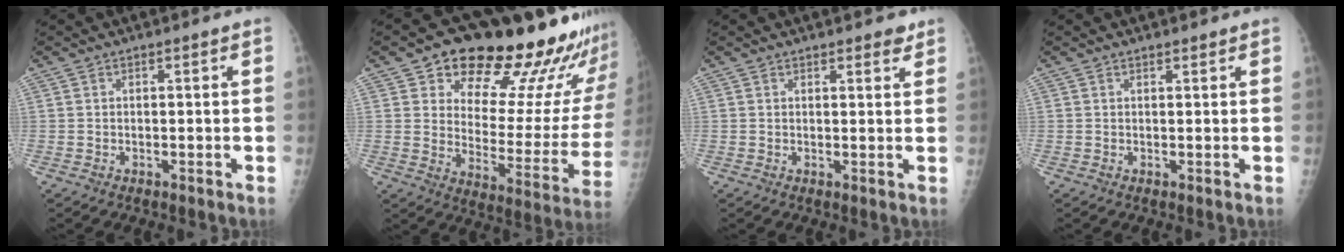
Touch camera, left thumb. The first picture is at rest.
{"total": 25.9, "force": [19.8, 8.9, 14.2], "torque": [-0.155, -0.111, 0.265]}
{"total": 2.3, "force": [1.8, 1.0, 0.9], "torque": [0.004, -0.010, 0.018]}
{"total": 0.7, "force": [0.6, 0.3, 0.1], "torque": [-0.004, -0.005, 0.010]}